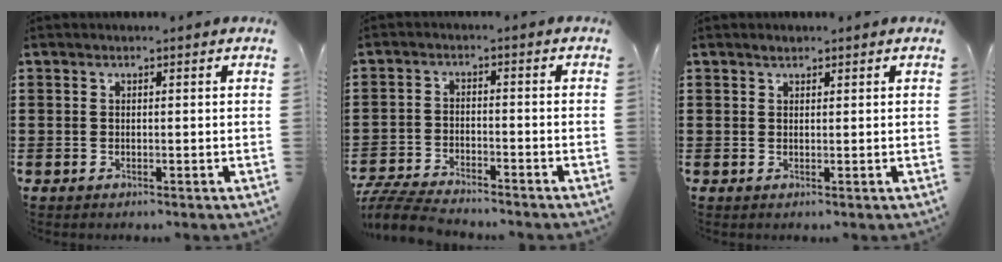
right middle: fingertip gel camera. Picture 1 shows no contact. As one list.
[{"total": 6.1, "force": [-5.9, 0.8, 1.3], "torque": [-0.034, 0.004, -0.117]}, {"total": 0.9, "force": [0.8, 0.4, 0.1], "torque": [-0.004, 0.002, 0.015]}]